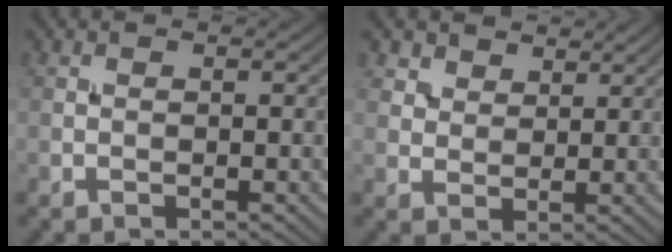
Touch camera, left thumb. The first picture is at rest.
{"total": 4.1, "force": [3.0, 2.4, 1.3], "torque": [-0.040, -0.012, 0.073]}